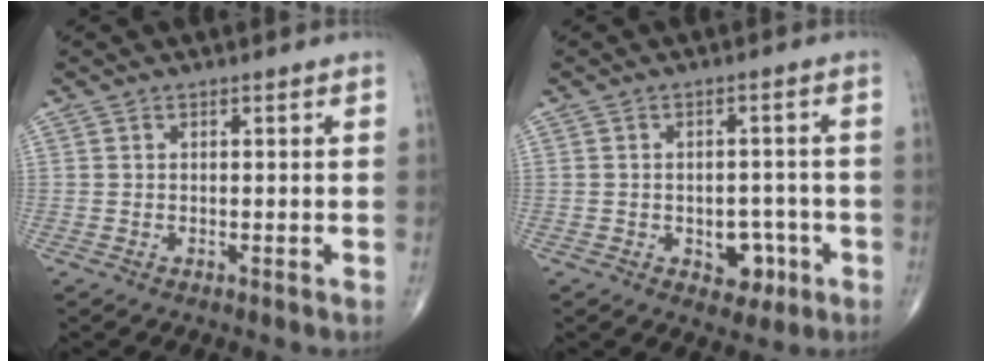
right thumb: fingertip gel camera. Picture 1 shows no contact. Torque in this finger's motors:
{"motor_torque": [2.56, 2.45, 0.24, -0.42, -0.03]}